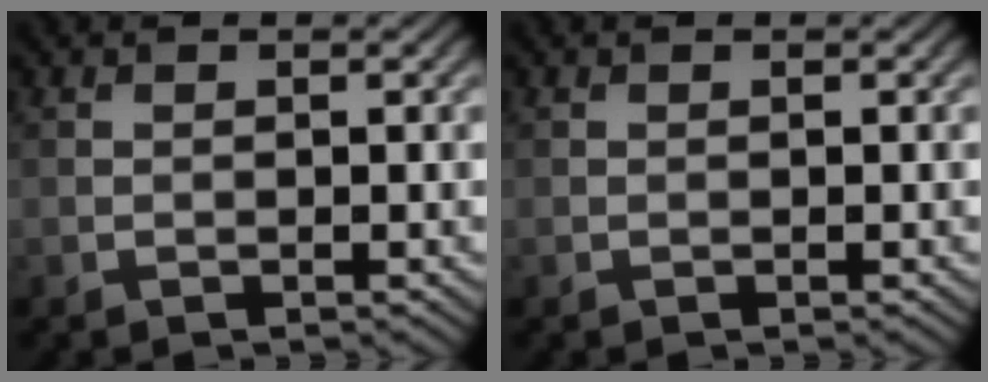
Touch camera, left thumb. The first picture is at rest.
{"total": 0.0}